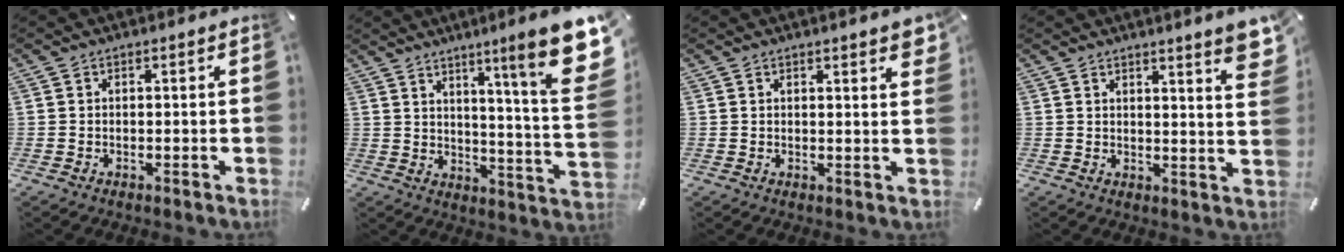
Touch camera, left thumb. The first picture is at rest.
{"total": 16.8, "force": [8.8, 1.4, 14.3], "torque": [-0.207, -0.078, 0.122]}
{"total": 2.6, "force": [1.9, 0.2, 1.7], "torque": [-0.030, -0.005, 0.031]}
{"total": 6.0, "force": [3.9, 0.2, 4.5], "torque": [-0.069, -0.028, 0.064]}